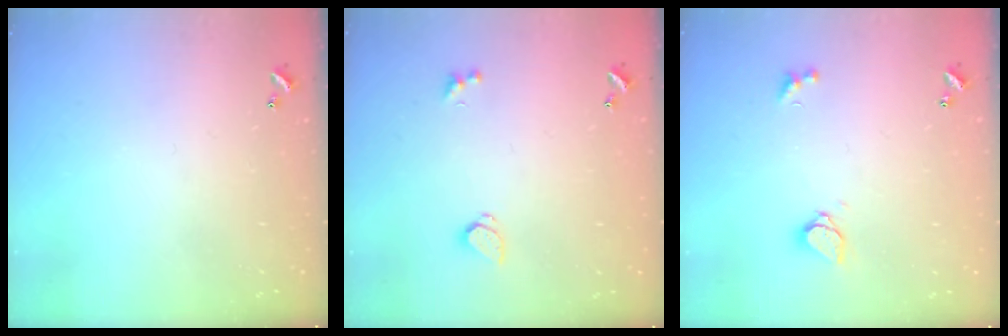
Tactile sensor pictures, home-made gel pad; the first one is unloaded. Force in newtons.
{"total": 0.8, "press": 0.6, "slide": 0.4}
{"total": 1.6, "press": 1.5, "slide": 0.5}